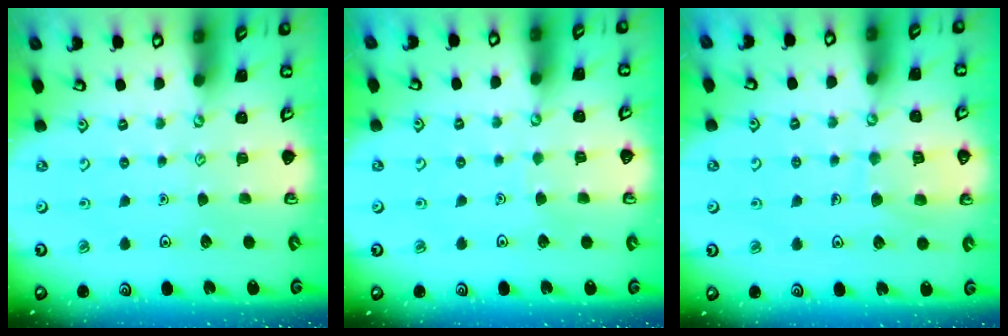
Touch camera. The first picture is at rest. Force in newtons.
{"total": 1.4, "press": 1.4, "slide": 0.1}
{"total": 7.6, "press": 7.5, "slide": 0.7}